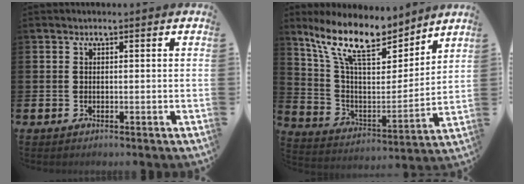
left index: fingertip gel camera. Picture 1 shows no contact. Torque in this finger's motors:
{"motor_torque": [1.38, -0.76, 1.06, 0.21]}